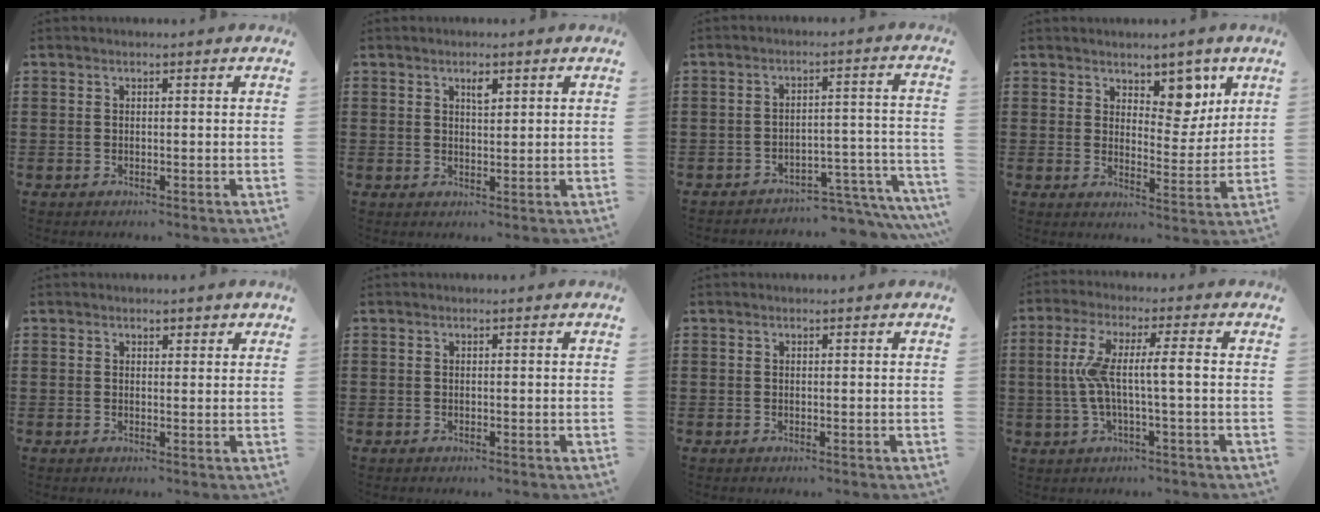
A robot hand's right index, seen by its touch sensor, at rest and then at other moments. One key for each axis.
{"total": 2.0, "fx": 1.1, "fy": 0.8, "fz": 1.5, "tx": -0.025, "ty": 0.001, "tz": 0.016}
{"total": 4.6, "fx": -4.2, "fy": 0.9, "fz": 1.7, "tx": -0.030, "ty": 0.001, "tz": -0.084}
{"total": 6.6, "fx": 4.5, "fy": 3.9, "fz": 2.9, "tx": -0.047, "ty": -0.016, "tz": 0.075}
{"total": 1.3, "fx": 1.1, "fy": 0.7, "fz": 0.1, "tx": 0.002, "ty": 0.002, "tz": 0.019}
{"total": 0.0}
{"total": 0.0}
{"total": 7.3, "fx": -0.4, "fy": 0.4, "fz": 7.3, "tx": -0.154, "ty": -0.008, "tz": -0.020}